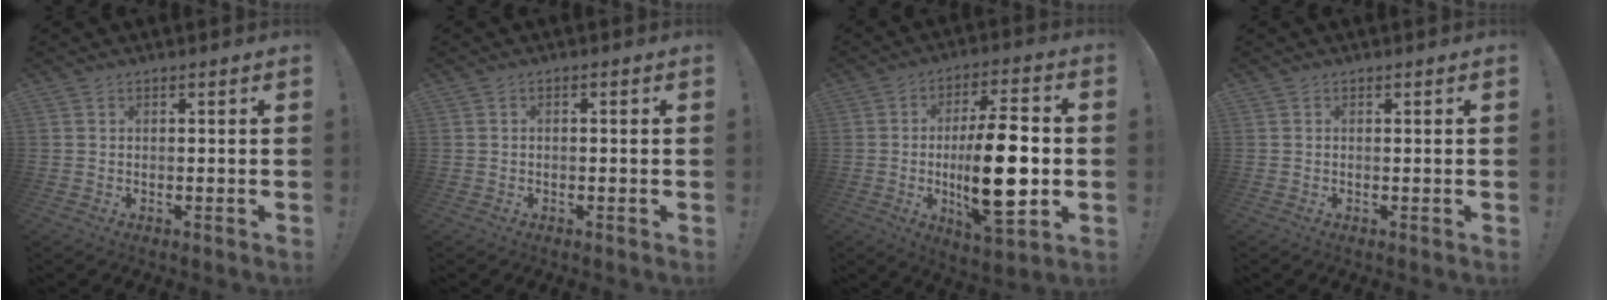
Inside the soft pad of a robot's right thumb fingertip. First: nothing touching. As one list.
[{"total": 0.8, "force": [-0.7, 0.1, 0.4], "torque": [-0.005, 0.001, -0.011]}, {"total": 19.4, "force": [-1.6, 6.6, 18.2], "torque": [-0.310, 0.000, -0.023]}, {"total": 0.0}]